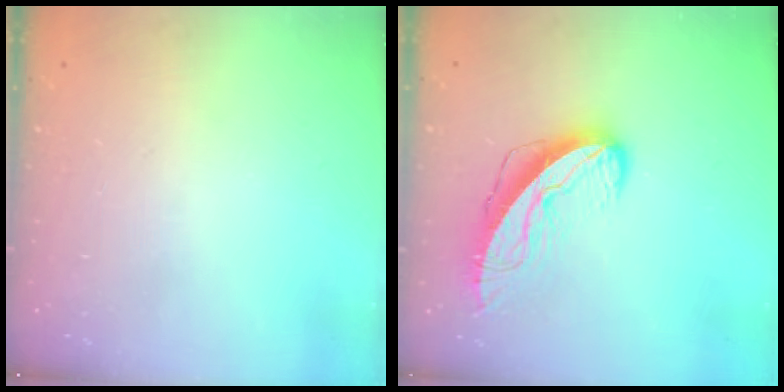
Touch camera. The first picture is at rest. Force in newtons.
{"total": 10.0, "press": 10.0, "slide": 1.2}